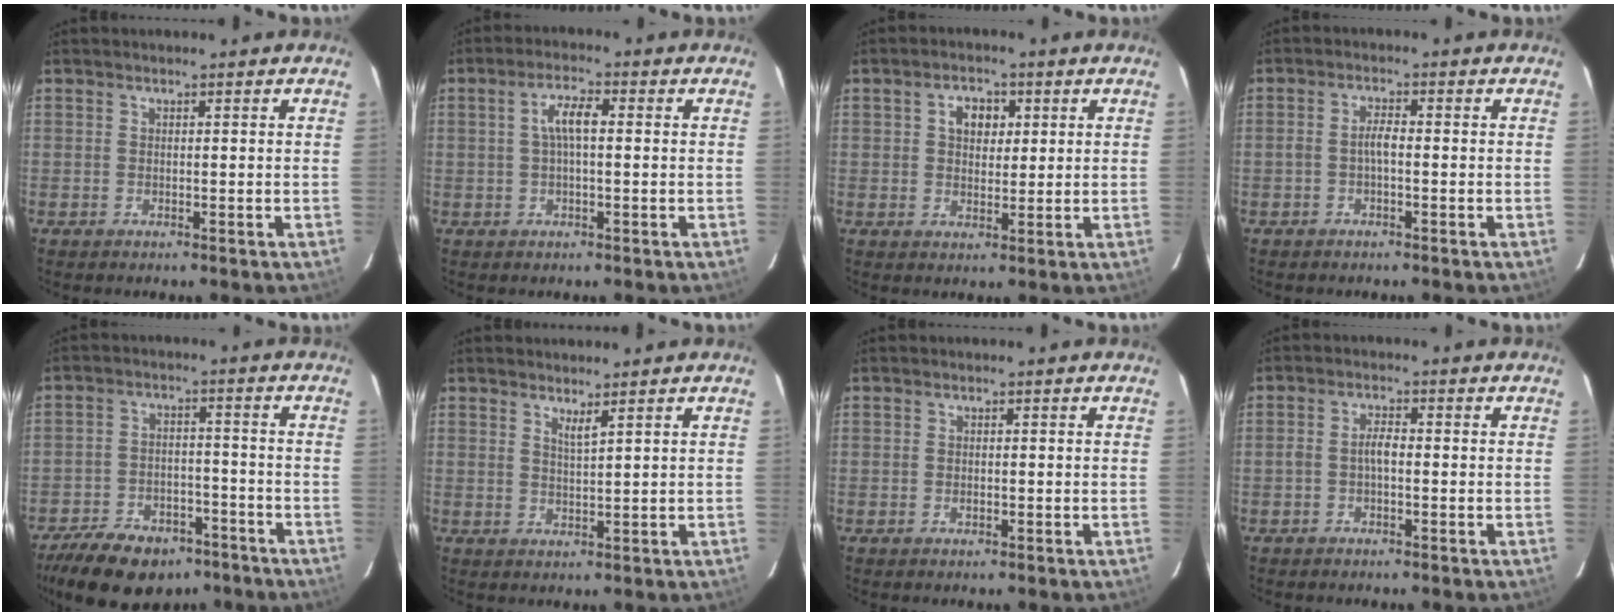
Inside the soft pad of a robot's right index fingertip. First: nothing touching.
{"total": 4.4, "force": [0.4, 1.3, 4.2], "torque": [-0.082, 0.011, 0.009]}
{"total": 4.7, "force": [1.5, 3.4, 2.8], "torque": [-0.042, 0.014, 0.026]}
{"total": 2.3, "force": [-0.7, 0.7, 2.0], "torque": [-0.043, 0.008, -0.014]}
{"total": 17.6, "force": [-12.7, 9.0, 8.1], "torque": [-0.187, 0.000, -0.182]}
{"total": 1.9, "force": [1.5, -0.1, 1.3], "torque": [-0.023, -0.004, 0.024]}
{"total": 0.7, "force": [-0.2, 0.6, 0.3], "torque": [-0.005, 0.000, -0.003]}
{"total": 2.5, "force": [-0.7, 1.0, 2.2], "torque": [-0.046, 0.008, -0.014]}